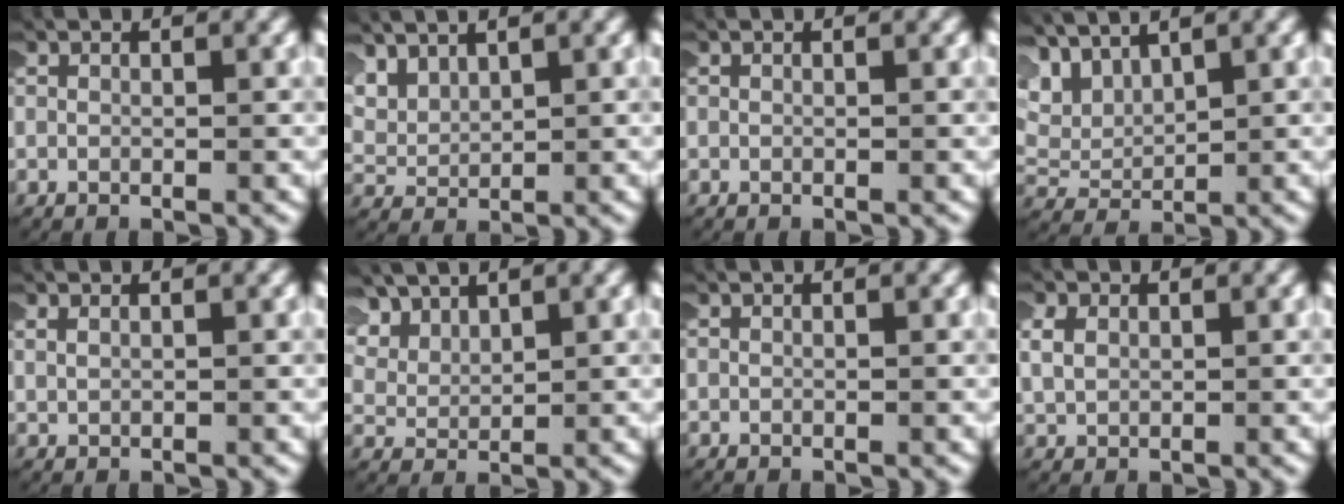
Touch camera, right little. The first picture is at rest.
{"total": 4.5, "force": [2.7, 2.9, 2.1], "torque": [-0.051, 0.003, 0.048]}
{"total": 0.0}
{"total": 7.1, "force": [2.5, 5.4, 3.8], "torque": [-0.100, -0.005, 0.045]}
{"total": 0.9, "force": [0.8, 0.2, 0.4], "torque": [-0.008, 0.004, 0.018]}
{"total": 4.8, "force": [3.1, 2.9, 2.3], "torque": [-0.057, 0.005, 0.055]}
{"total": 0.0}
{"total": 2.4, "force": [0.8, 1.9, 1.3], "torque": [-0.040, -0.001, 0.020]}